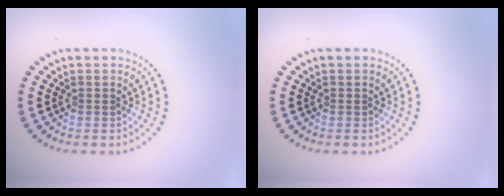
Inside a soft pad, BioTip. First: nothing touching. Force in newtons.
{"total": 0.0}